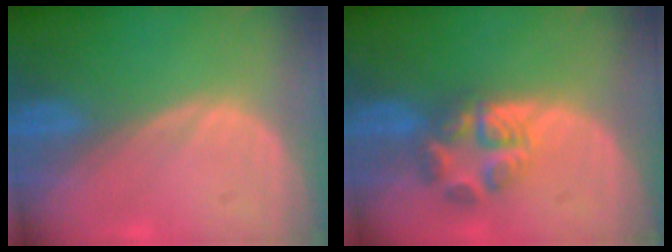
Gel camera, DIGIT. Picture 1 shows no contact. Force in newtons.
{"total": 5.6, "press": 5.5, "slide": 1.0}